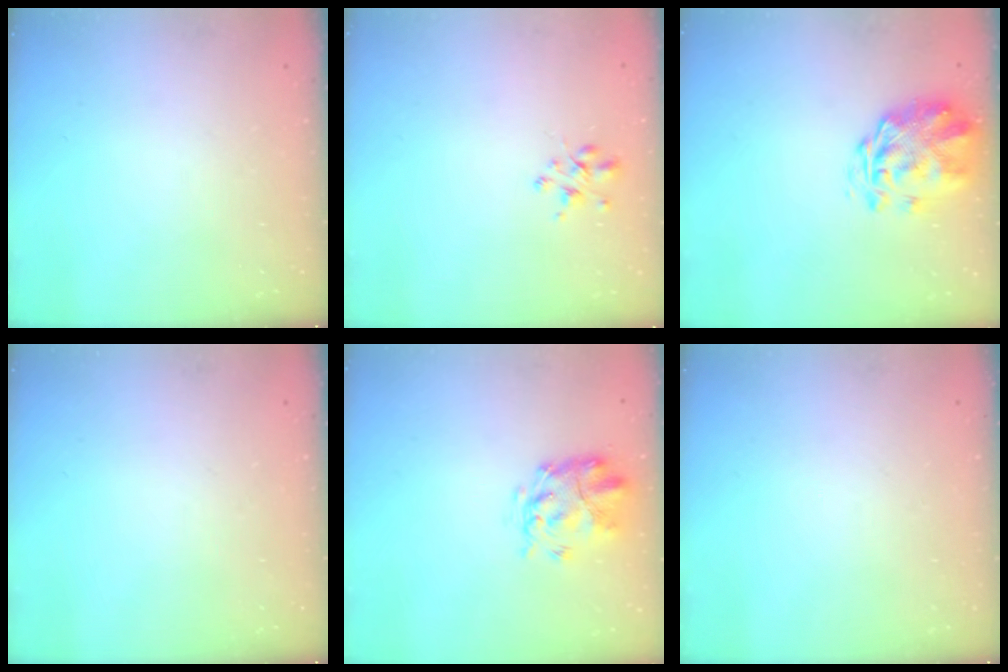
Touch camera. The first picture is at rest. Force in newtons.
{"total": 2.5, "press": 2.5, "slide": 0.5}
{"total": 3.1, "press": 2.7, "slide": 1.5}
{"total": 0.0}
{"total": 3.8, "press": 3.4, "slide": 1.6}
{"total": 0.0}